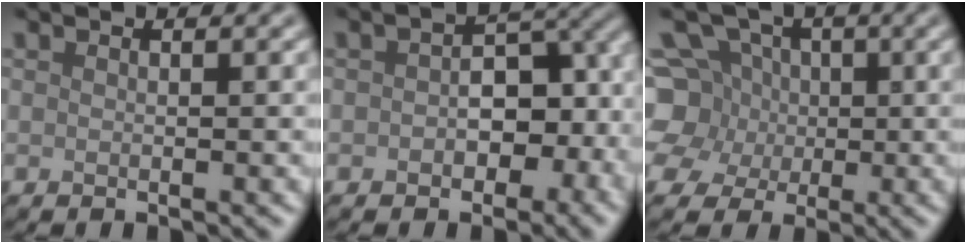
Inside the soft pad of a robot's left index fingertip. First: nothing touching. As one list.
[{"total": 7.0, "force": [-0.6, 4.3, 5.4], "torque": [-0.060, 0.006, -0.015]}, {"total": 10.1, "force": [0.9, 9.2, 4.1], "torque": [-0.101, 0.032, -0.019]}]